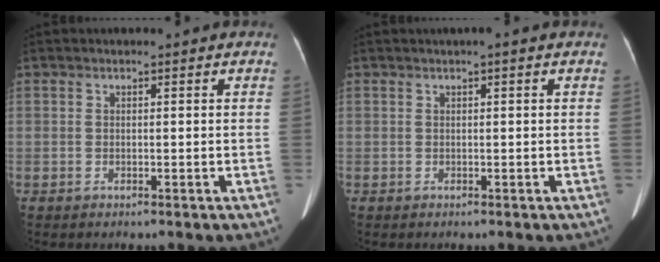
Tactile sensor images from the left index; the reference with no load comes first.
{"total": 0.6, "force": [0.2, 0.0, 0.5], "torque": [-0.010, 0.007, 0.002]}